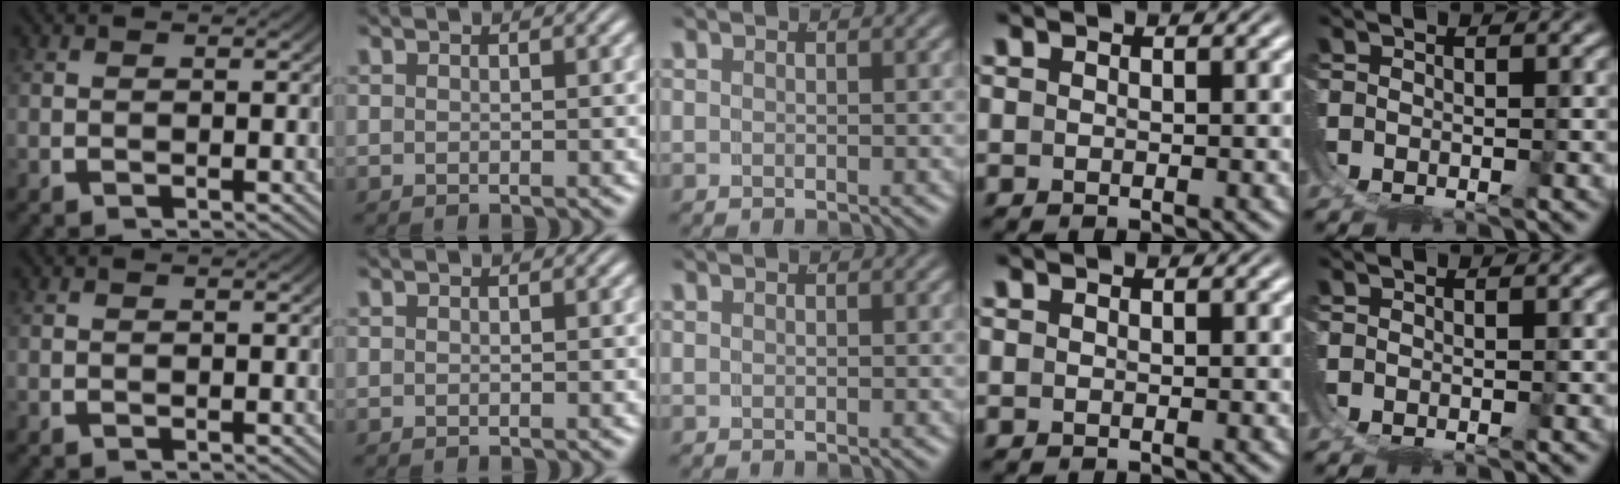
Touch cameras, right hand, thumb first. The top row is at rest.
{}